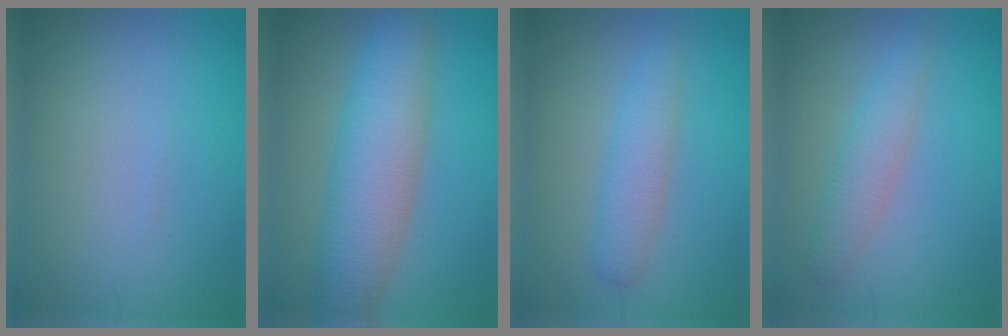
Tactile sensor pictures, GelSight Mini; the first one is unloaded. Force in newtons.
{"total": 7.5, "press": 7.5, "slide": 0.5}
{"total": 3.0, "press": 3.0, "slide": 0.1}
{"total": 2.8, "press": 2.8, "slide": 0.0}